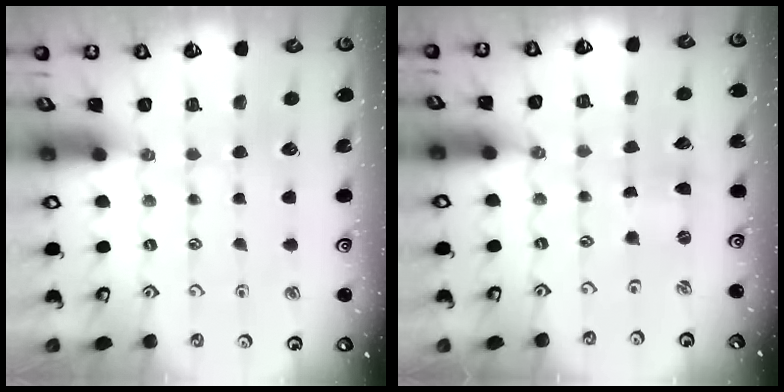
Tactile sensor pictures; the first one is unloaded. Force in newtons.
{"total": 0.0}